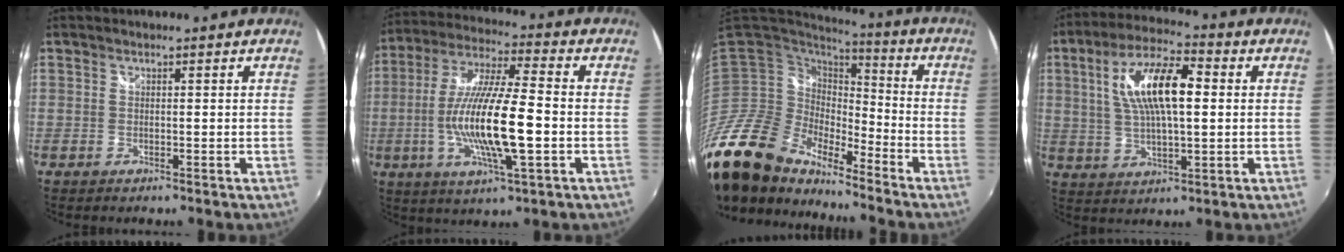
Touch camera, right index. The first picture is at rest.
{"total": 17.1, "force": [-3.2, 2.8, 16.5], "torque": [-0.318, -0.011, -0.059]}
{"total": 19.8, "force": [-16.6, 7.7, 7.4], "torque": [-0.168, -0.019, -0.327]}
{"total": 13.6, "force": [2.6, 4.9, 12.4], "torque": [-0.233, 0.018, 0.047]}